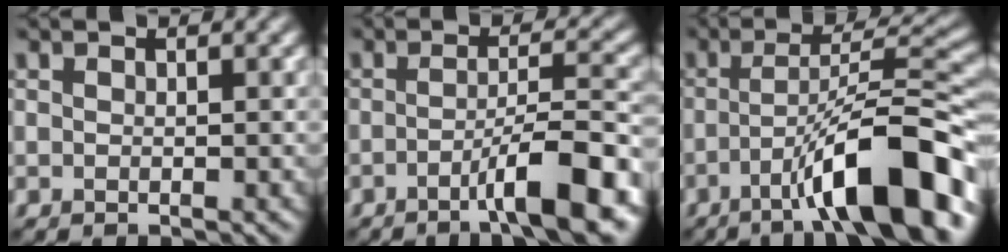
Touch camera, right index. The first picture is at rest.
{"total": 7.4, "force": [-3.6, 1.3, 6.3], "torque": [-0.087, 0.014, -0.061]}
{"total": 10.6, "force": [-5.1, 1.8, 9.1], "torque": [-0.127, 0.022, -0.082]}